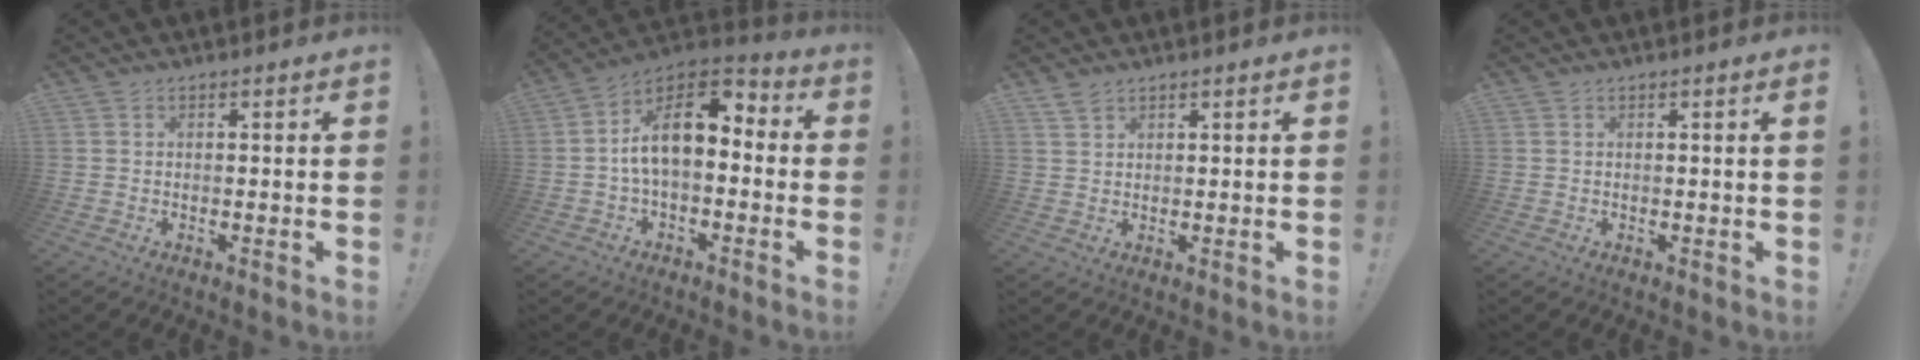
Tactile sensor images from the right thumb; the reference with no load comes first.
{"total": 14.0, "force": [1.6, 7.4, 11.8], "torque": [-0.208, 0.005, 0.029]}
{"total": 2.4, "force": [2.0, 1.0, 0.8], "torque": [-0.006, -0.012, 0.036]}
{"total": 0.9, "force": [0.3, -0.4, 0.7], "torque": [-0.006, -0.005, 0.002]}